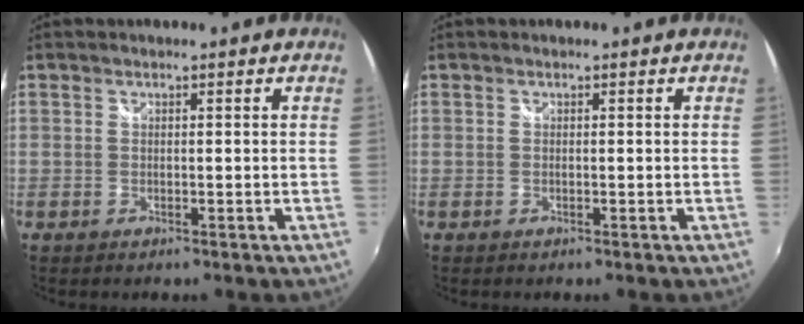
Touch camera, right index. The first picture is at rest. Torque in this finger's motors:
{"motor_torque": [-0.21, 0.08, -0.03, -0.01]}